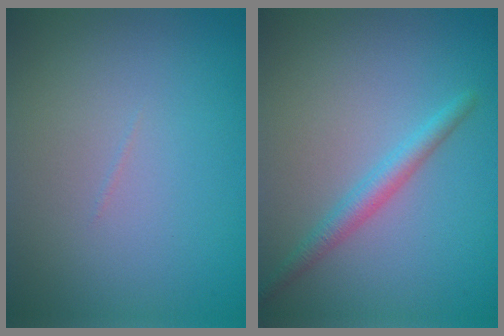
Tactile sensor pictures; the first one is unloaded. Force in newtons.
{"total": 2.2, "press": 2.2, "slide": 0.1}